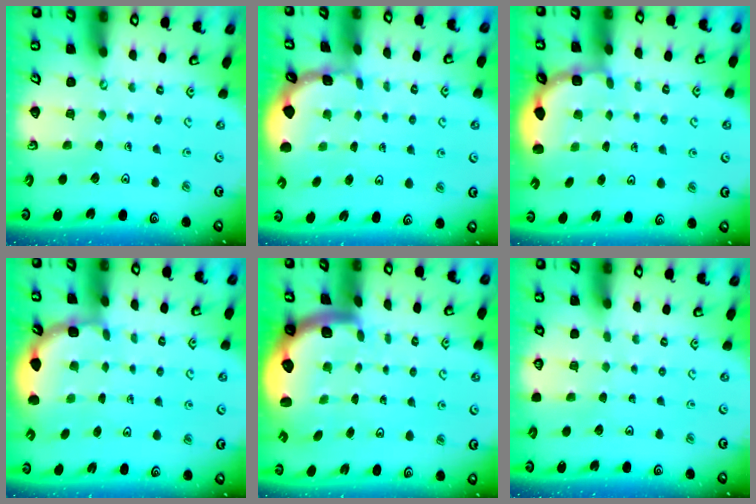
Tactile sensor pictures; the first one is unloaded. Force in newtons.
{"total": 1.2, "press": 1.1, "slide": 0.2}
{"total": 3.1, "press": 2.5, "slide": 1.9}
{"total": 2.8, "press": 2.8, "slide": 0.6}
{"total": 2.8, "press": 2.5, "slide": 1.4}
{"total": 0.0}